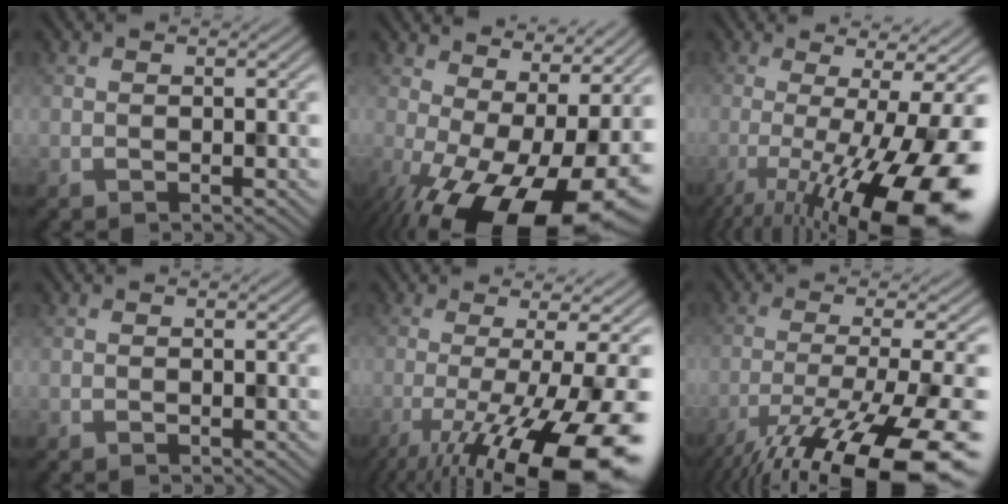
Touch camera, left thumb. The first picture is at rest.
{"total": 19.2, "force": [-3.9, 8.9, 16.6], "torque": [-0.249, -0.027, -0.029]}
{"total": 17.6, "force": [-5.9, 4.3, 16.0], "torque": [-0.217, -0.010, -0.094]}
{"total": 0.0}
{"total": 17.4, "force": [-7.2, 3.9, 15.4], "torque": [-0.204, -0.010, -0.113]}
{"total": 17.5, "force": [-11.1, 3.6, 13.1], "torque": [-0.215, -0.029, -0.176]}